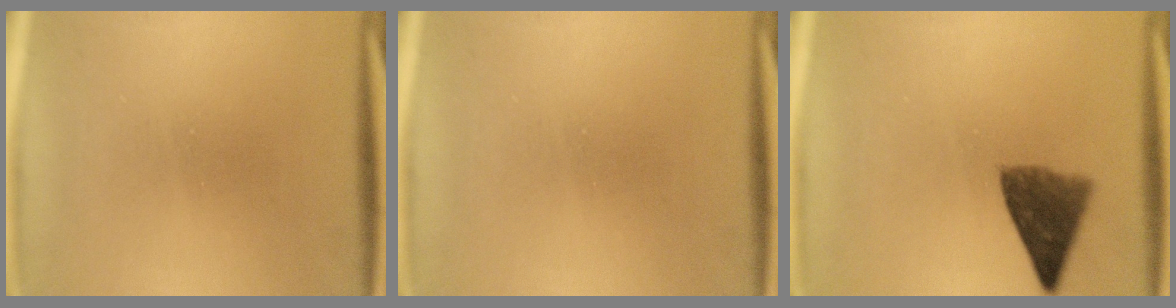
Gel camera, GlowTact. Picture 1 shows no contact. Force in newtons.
{"total": 0.0}
{"total": 7.2}